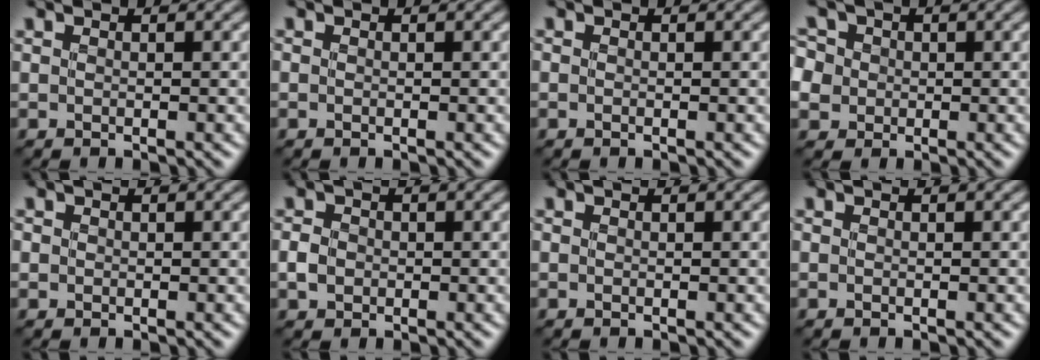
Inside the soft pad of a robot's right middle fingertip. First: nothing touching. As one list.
[{"total": 0.0}, {"total": 0.0}, {"total": 7.0, "force": [0.5, 6.3, 3.0], "torque": [-0.069, 0.034, -0.023]}, {"total": 0.7, "force": [0.0, 0.7, 0.1], "torque": [0.004, -0.002, -0.002]}, {"total": 1.8, "force": [-0.3, 1.6, 0.9], "torque": [-0.016, -0.001, -0.012]}, {"total": 0.0}, {"total": 0.0}]